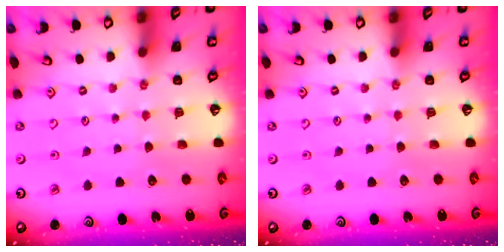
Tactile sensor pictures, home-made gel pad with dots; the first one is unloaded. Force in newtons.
{"total": 0.0}